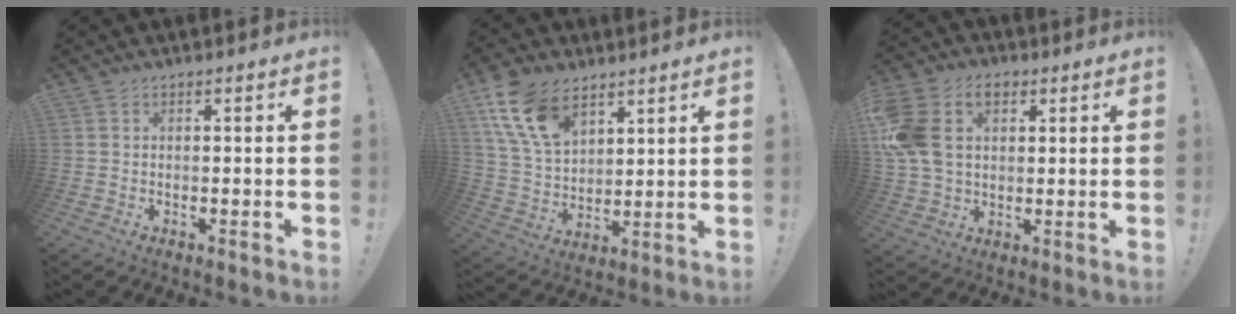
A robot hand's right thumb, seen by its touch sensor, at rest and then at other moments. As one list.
[{"total": 15.1, "force": [8.7, 9.2, 8.2], "torque": [-0.159, -0.036, 0.168]}, {"total": 14.6, "force": [4.6, 10.2, 9.4], "torque": [-0.174, -0.014, 0.088]}]